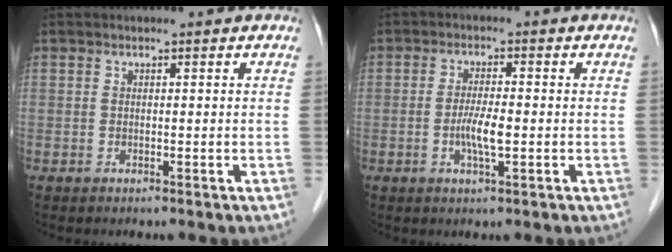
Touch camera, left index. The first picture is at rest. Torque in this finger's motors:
{"motor_torque": [0.85, 0.62, 0.25, 0.08]}